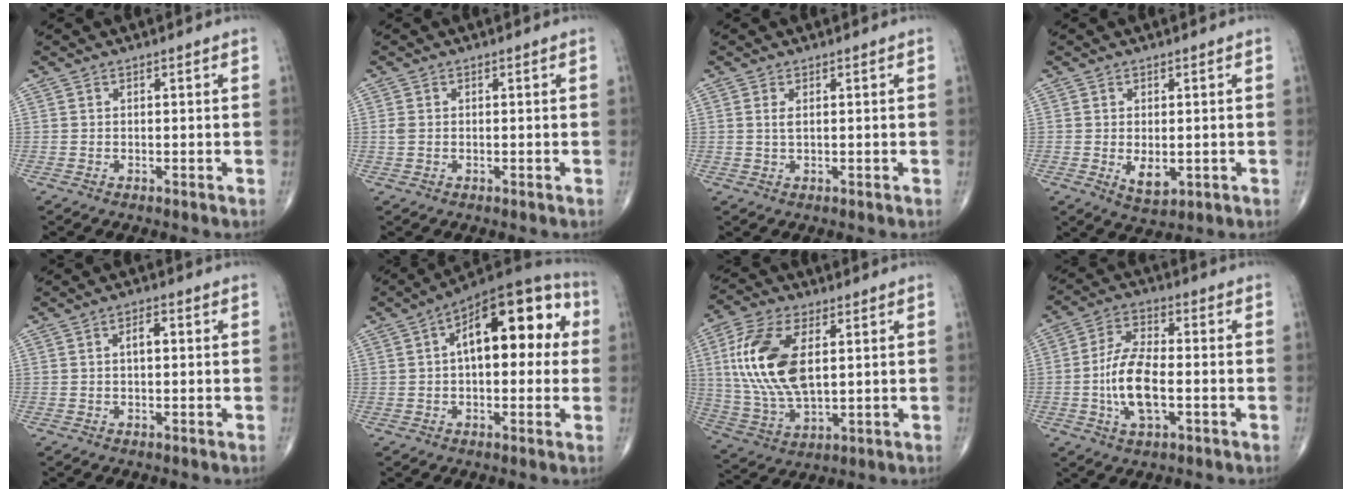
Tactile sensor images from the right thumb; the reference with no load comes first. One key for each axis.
{"total": 1.2, "fx": 0.0, "fy": 0.8, "fz": 0.9, "tx": -0.027, "ty": 0.003, "tz": 0.000}
{"total": 1.4, "fx": 0.4, "fy": 0.5, "fz": 1.2, "tx": -0.027, "ty": 0.000, "tz": 0.012}
{"total": 4.1, "fx": -0.6, "fy": 2.3, "fz": 3.3, "tx": -0.046, "ty": -0.009, "tz": 0.002}
{"total": 2.7, "fx": 0.4, "fy": 1.3, "fz": 2.4, "tx": -0.036, "ty": 0.007, "tz": 0.003}
{"total": 18.7, "fx": 3.6, "fy": 9.1, "fz": 15.9, "tx": -0.195, "ty": 0.039, "tz": 0.042}
{"total": 16.8, "fx": 3.3, "fy": 8.5, "fz": 14.1, "tx": -0.291, "ty": -0.007, "tz": 0.067}
{"total": 10.9, "fx": -2.1, "fy": 4.8, "fz": 9.6, "tx": -0.190, "ty": 0.015, "tz": -0.042}